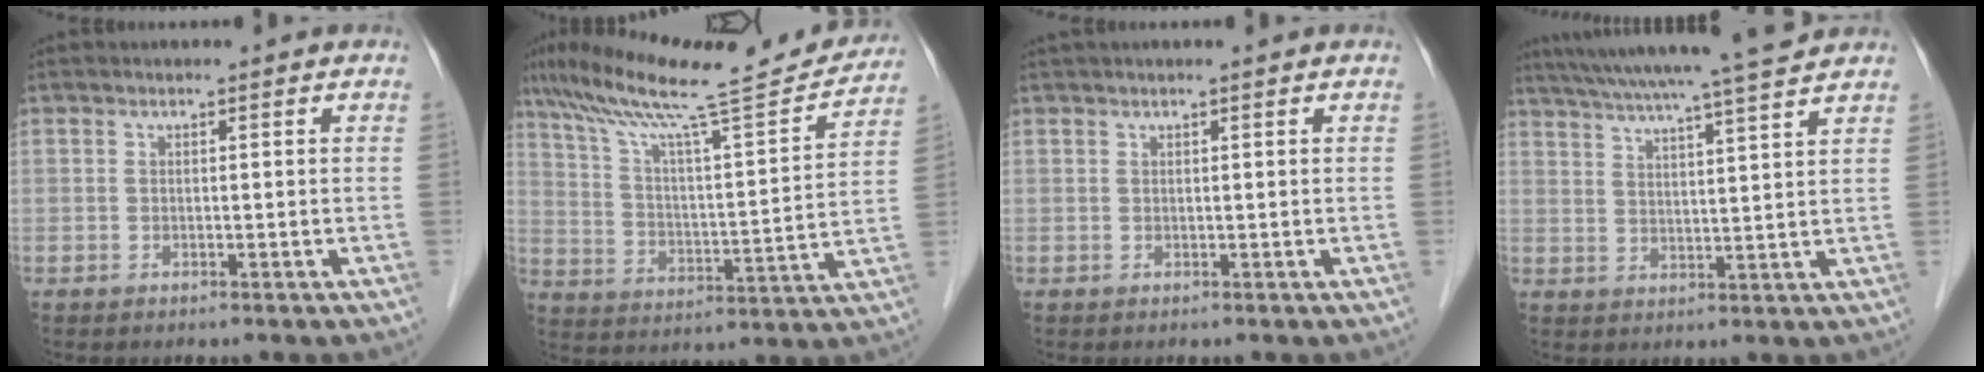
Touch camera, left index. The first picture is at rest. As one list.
[{"total": 22.5, "force": [19.6, 1.2, 10.9], "torque": [-0.187, 0.002, 0.296]}, {"total": 2.0, "force": [1.6, -0.3, 1.2], "torque": [-0.019, 0.024, 0.033]}, {"total": 17.0, "force": [15.1, -0.9, 7.9], "torque": [-0.141, 0.008, 0.217]}]